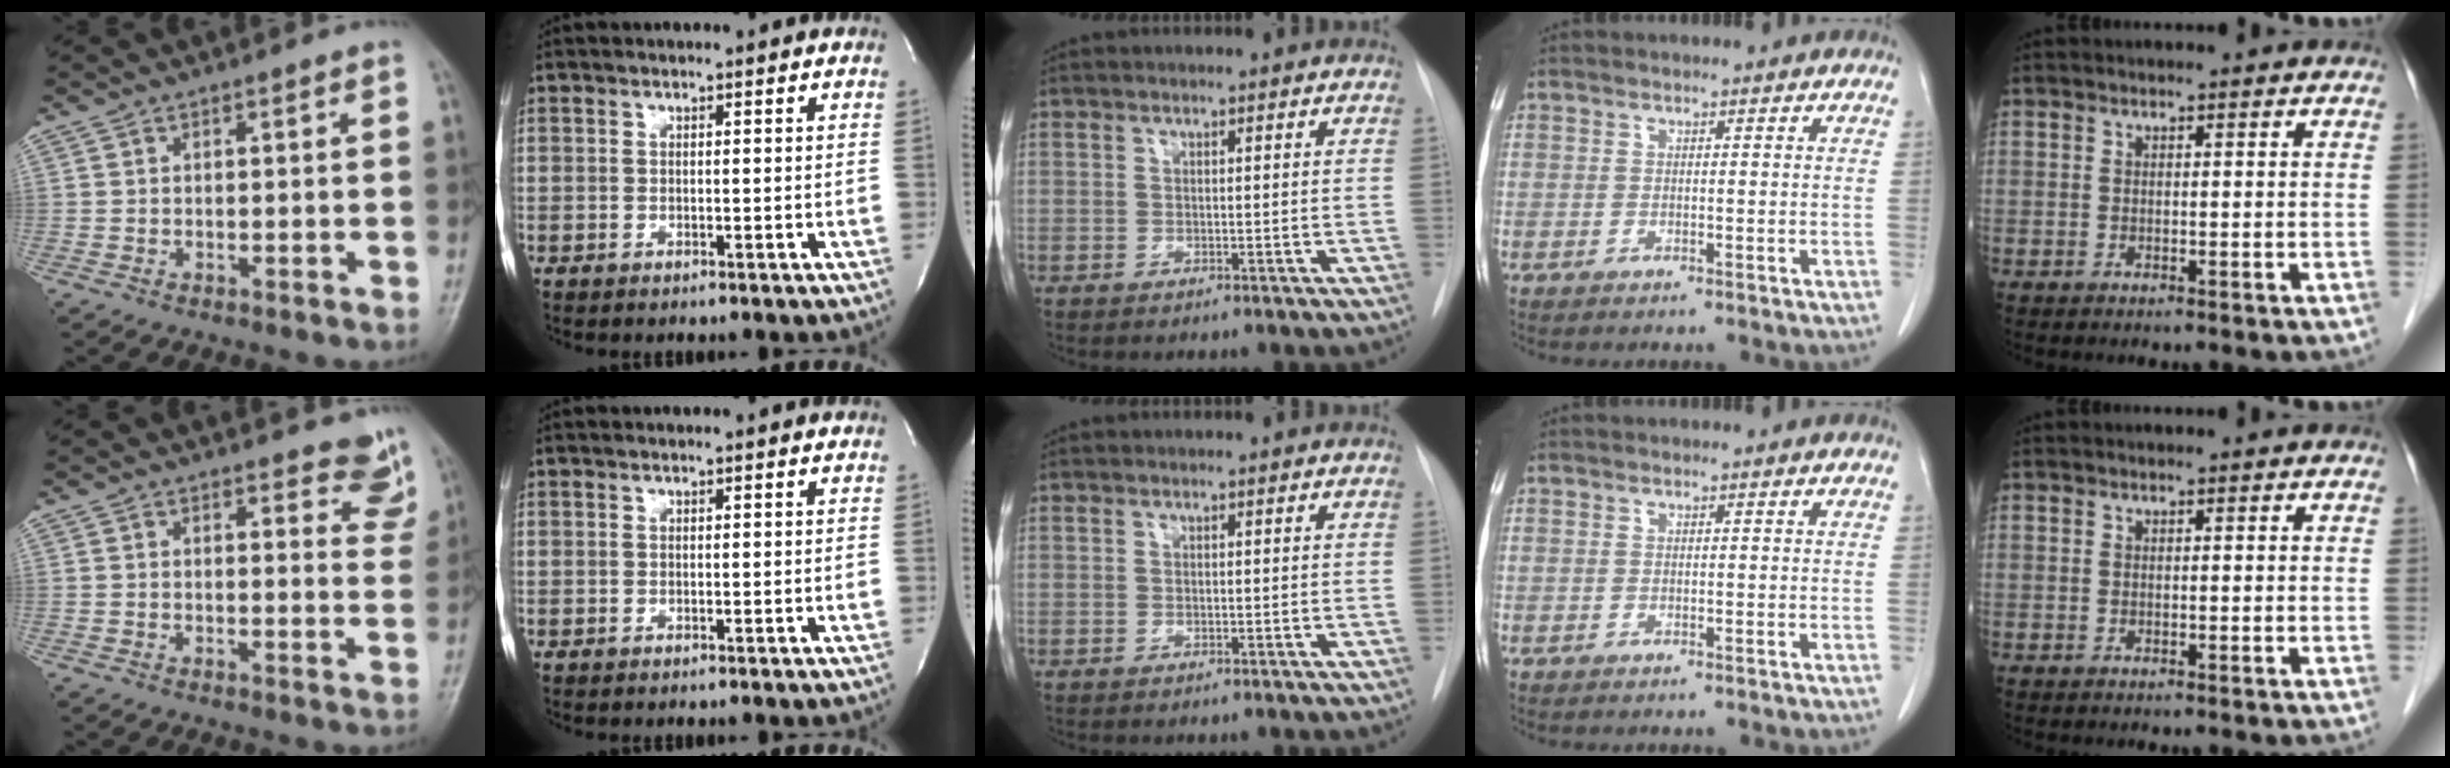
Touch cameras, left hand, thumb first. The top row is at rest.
{"thumb": {"total": 6.9, "force": [6.1, 2.2, 2.1], "torque": [0.014, -0.039, 0.051]}}